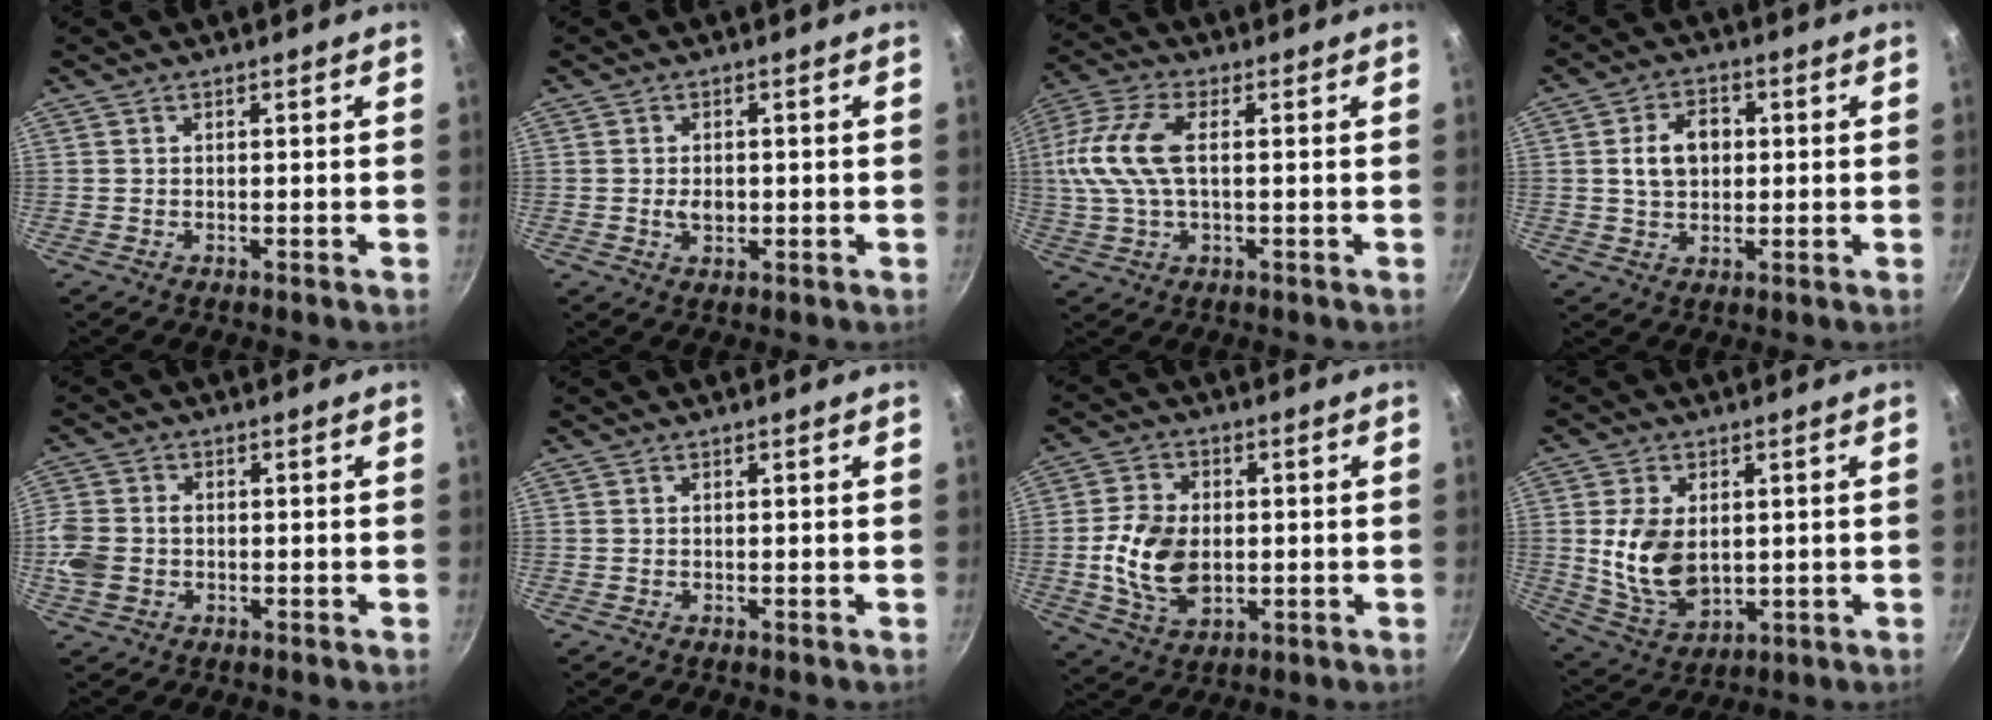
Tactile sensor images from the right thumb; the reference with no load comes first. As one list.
[{"total": 3.0, "force": [-0.3, 2.0, 2.2], "torque": [-0.029, 0.000, -0.005]}, {"total": 12.7, "force": [1.1, 6.3, 10.9], "torque": [-0.234, 0.019, 0.010]}, {"total": 7.7, "force": [1.0, 5.6, 5.2], "torque": [-0.067, 0.010, 0.014]}, {"total": 7.6, "force": [-1.2, 6.0, 4.5], "torque": [-0.101, 0.006, -0.031]}, {"total": 0.0}, {"total": 11.8, "force": [-0.7, 7.9, 8.8], "torque": [-0.154, 0.000, -0.011]}, {"total": 11.8, "force": [0.9, 7.7, 8.9], "torque": [-0.156, -0.020, 0.033]}]